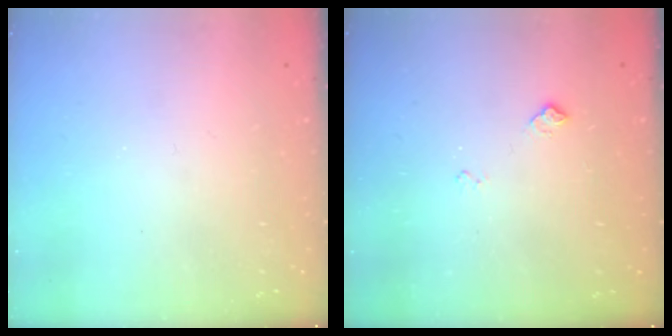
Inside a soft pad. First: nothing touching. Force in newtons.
{"total": 6.6, "press": 6.5, "slide": 0.9}